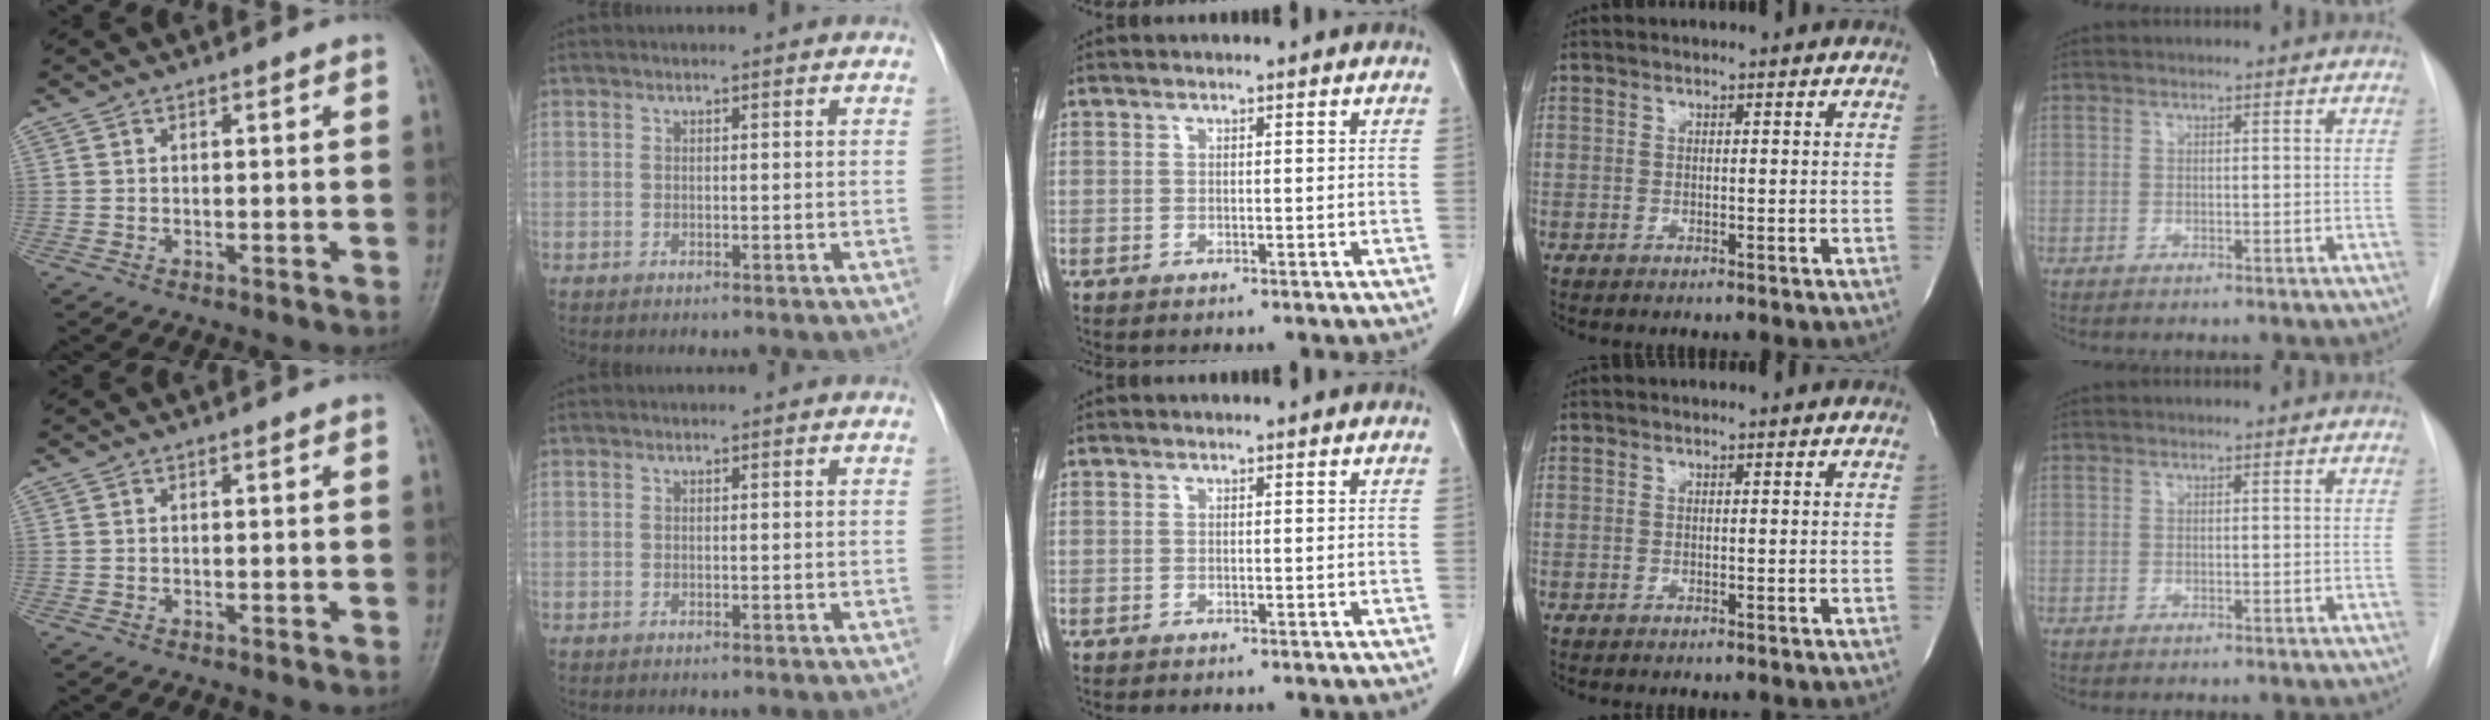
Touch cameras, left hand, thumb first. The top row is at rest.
{}